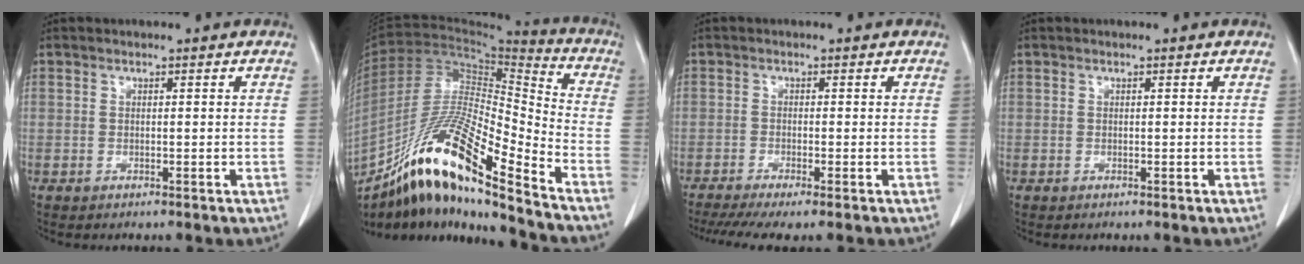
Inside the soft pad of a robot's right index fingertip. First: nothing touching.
{"total": 21.2, "force": [-15.1, 1.3, 14.9], "torque": [-0.287, -0.022, -0.277]}
{"total": 6.8, "force": [-5.1, 0.4, 4.5], "torque": [-0.072, -0.011, -0.083]}
{"total": 0.0}